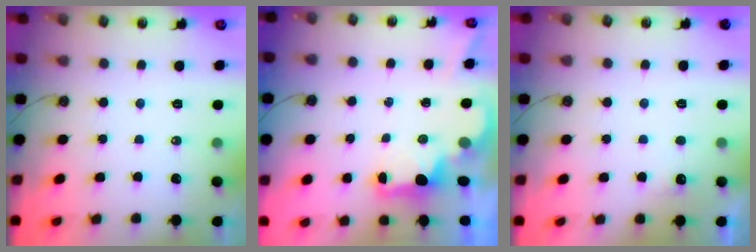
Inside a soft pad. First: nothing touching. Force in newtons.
{"total": 2.1, "press": 1.9, "slide": 0.8}
{"total": 3.5, "press": 3.3, "slide": 1.1}